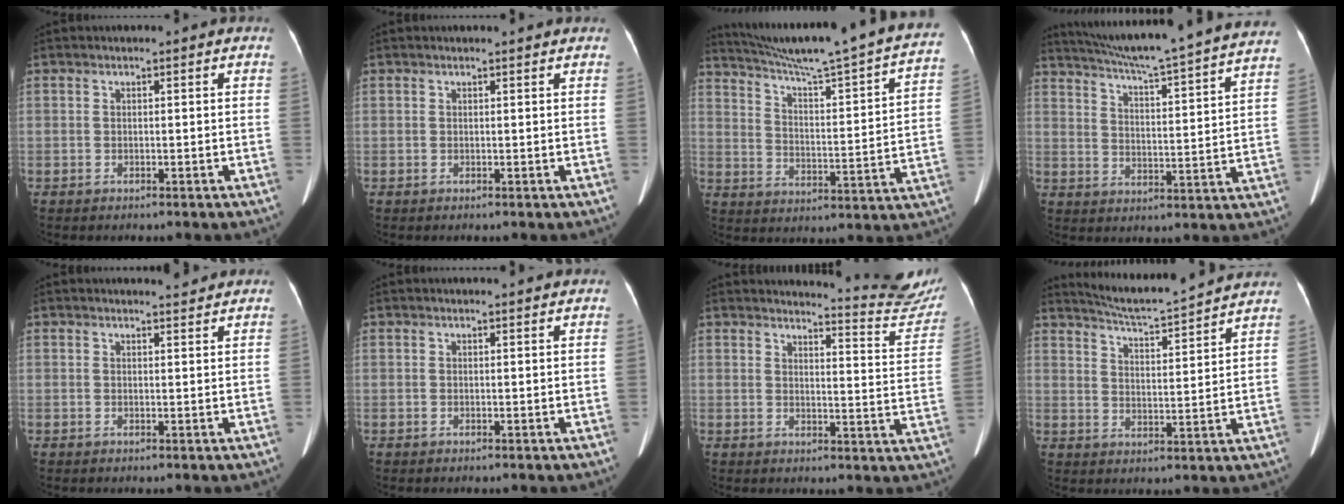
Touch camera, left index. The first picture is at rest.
{"total": 1.1, "force": [1.1, 0.0, 0.2], "torque": [-0.010, 0.000, 0.014]}
{"total": 27.6, "force": [24.0, 0.4, 13.7], "torque": [-0.222, -0.057, 0.316]}
{"total": 27.3, "force": [24.7, -0.4, 11.6], "torque": [-0.195, -0.053, 0.320]}
{"total": 1.8, "force": [1.8, 0.0, 0.1], "torque": [-0.007, -0.009, 0.025]}
{"total": 1.3, "force": [1.3, 0.0, 0.2], "torque": [-0.009, -0.001, 0.017]}
{"total": 12.9, "force": [12.9, -0.1, 1.2], "torque": [-0.007, -0.099, 0.125]}
{"total": 13.5, "force": [12.8, -0.3, 4.3], "torque": [-0.084, 0.003, 0.183]}